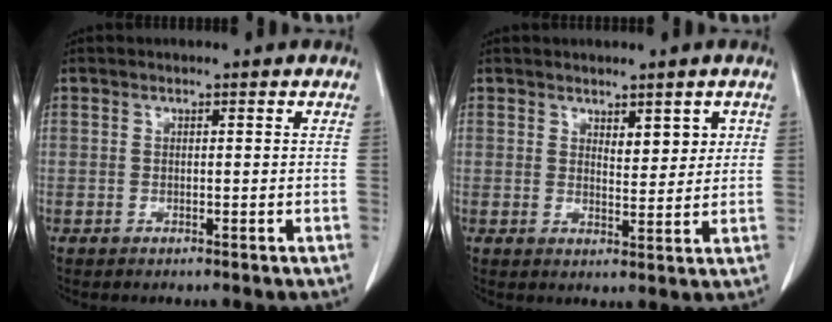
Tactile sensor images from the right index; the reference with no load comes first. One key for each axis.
{"total": 3.6, "fx": 1.7, "fy": 1.6, "fz": 2.8, "tx": -0.040, "ty": -0.001, "tz": 0.031}